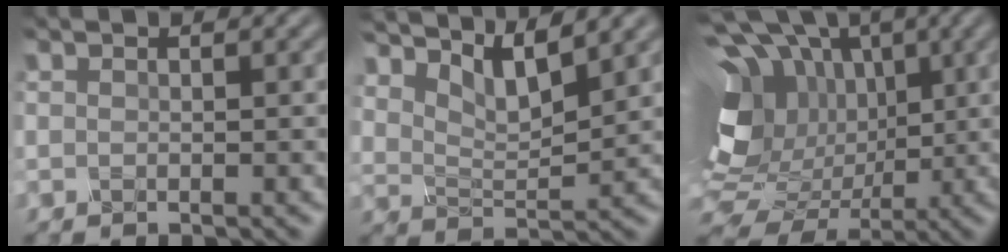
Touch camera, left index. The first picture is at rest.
{"total": 5.1, "force": [3.4, 1.9, 3.3], "torque": [-0.071, -0.003, 0.058]}
{"total": 12.7, "force": [1.7, 9.6, 8.2], "torque": [-0.174, 0.005, 0.037]}